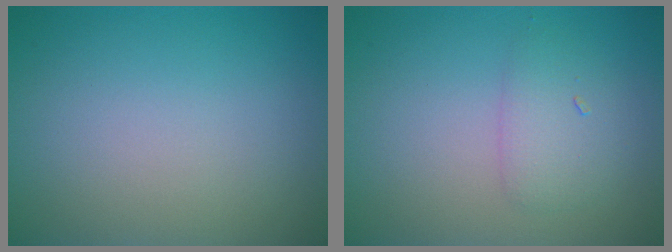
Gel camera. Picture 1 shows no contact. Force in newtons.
{"total": 2.1, "press": 2.1, "slide": 0.1}